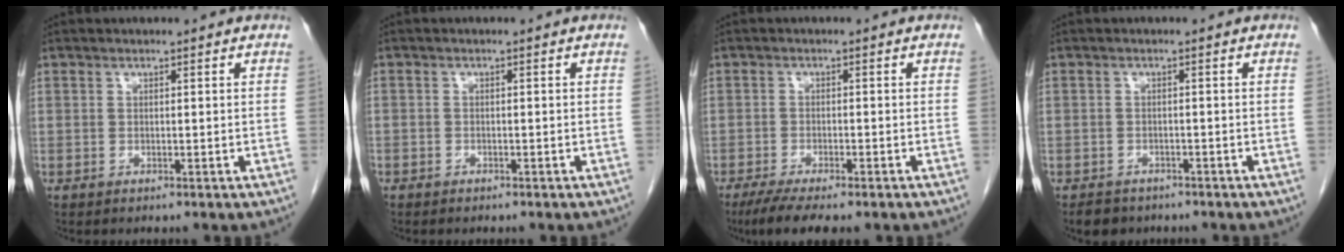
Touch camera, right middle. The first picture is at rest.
{"total": 1.0, "force": [-0.8, 0.6, 0.2], "torque": [-0.003, 0.003, -0.011]}
{"total": 7.9, "force": [-6.1, 1.5, 4.8], "torque": [-0.072, -0.015, -0.092]}
{"total": 3.5, "force": [-2.8, 1.9, 0.7], "torque": [-0.020, -0.002, -0.039]}